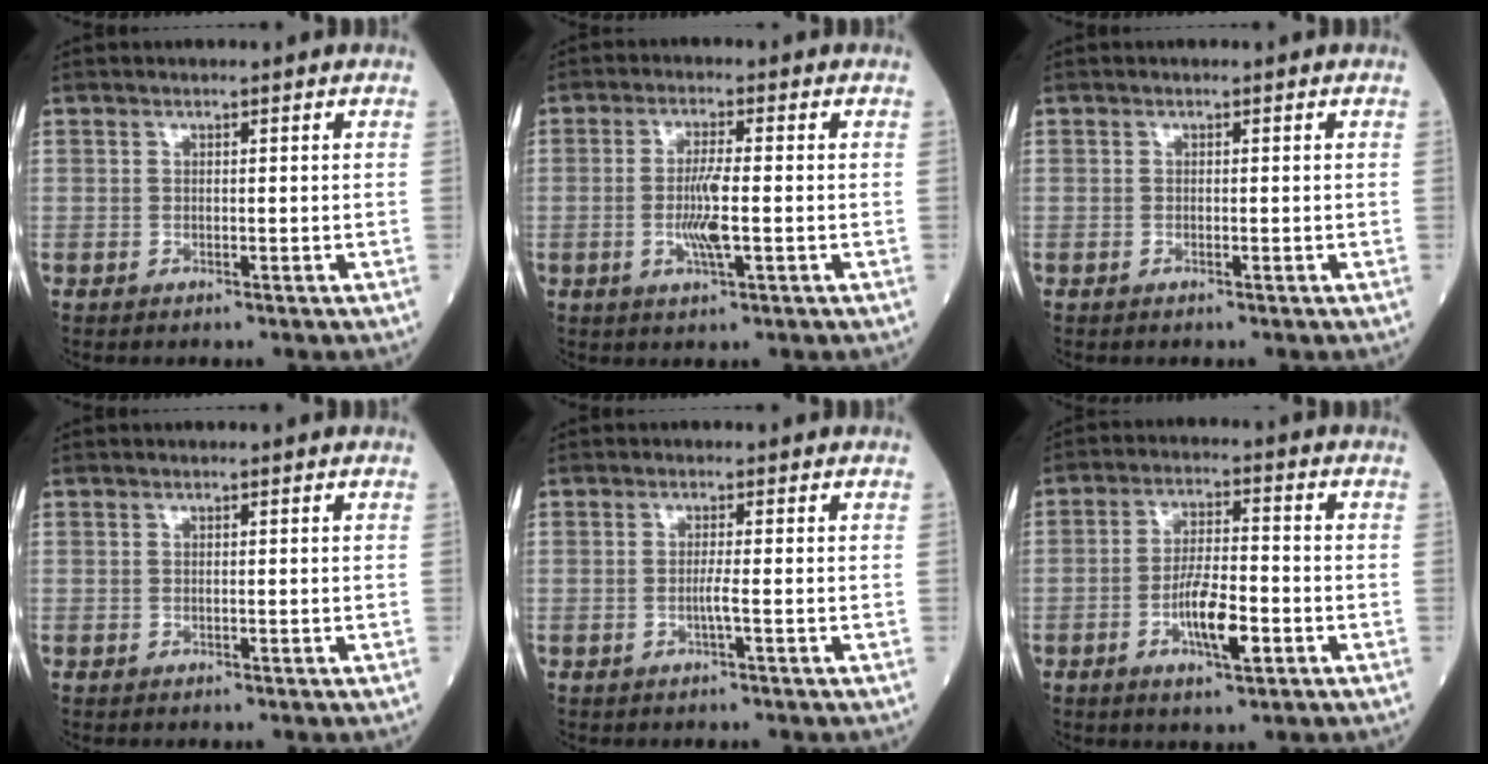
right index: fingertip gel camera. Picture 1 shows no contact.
{"total": 5.4, "force": [-1.0, 0.4, 5.3], "torque": [-0.108, -0.008, -0.018]}
{"total": 0.0}
{"total": 0.0}
{"total": 1.3, "force": [-0.5, -0.4, 1.1], "torque": [-0.018, -0.001, -0.011]}
{"total": 7.9, "force": [-2.8, 1.8, 7.1], "torque": [-0.134, 0.000, -0.048]}